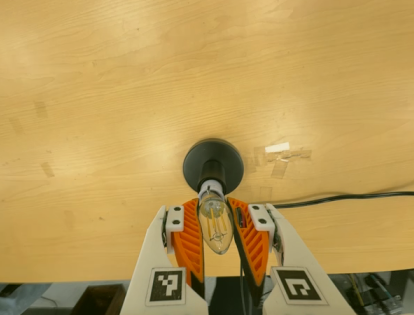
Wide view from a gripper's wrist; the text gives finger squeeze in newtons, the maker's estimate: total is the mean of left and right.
{"total": 18.0, "left": 16.9, "right": 19.1}